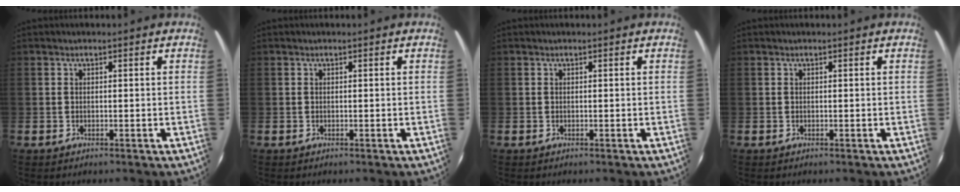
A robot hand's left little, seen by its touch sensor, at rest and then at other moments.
{"total": 0.0}
{"total": 0.0}
{"total": 0.0}